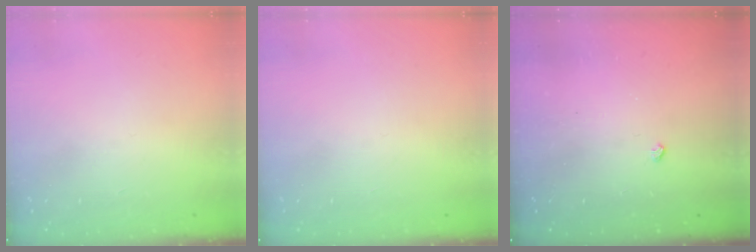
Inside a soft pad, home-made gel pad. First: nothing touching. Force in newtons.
{"total": 0.0}
{"total": 3.3, "press": 3.3, "slide": 0.4}